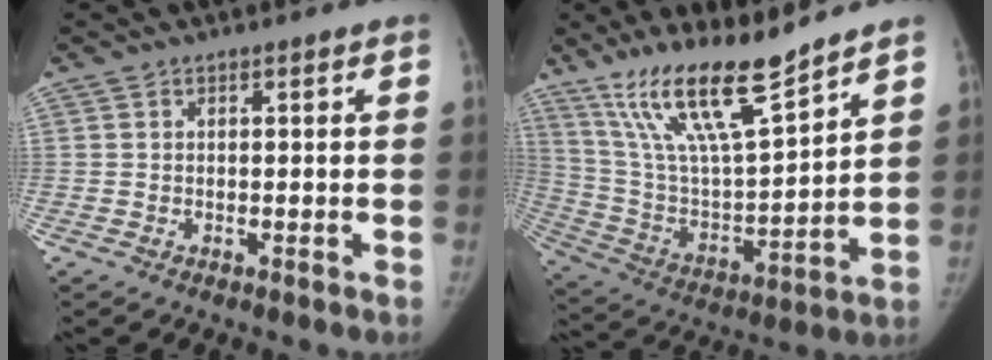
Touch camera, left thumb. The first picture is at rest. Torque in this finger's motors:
{"motor_torque": [0.13, 0.02, 1.43, -1.34, 0.15]}